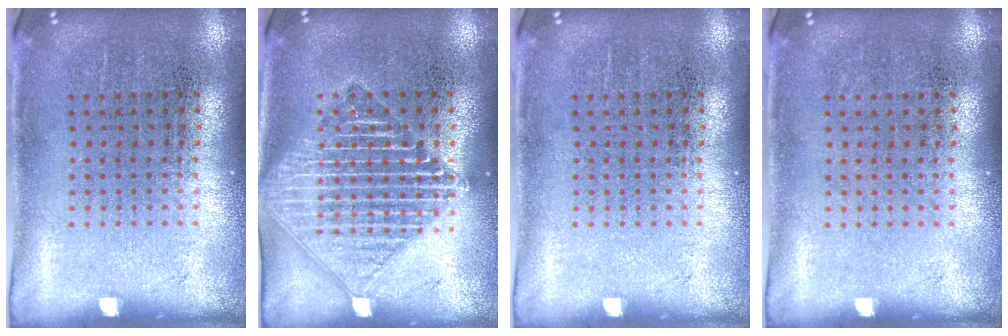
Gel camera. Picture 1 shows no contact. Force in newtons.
{"total": 2.6, "press": 2.6, "slide": 0.3}
{"total": 0.0}
{"total": 0.0}